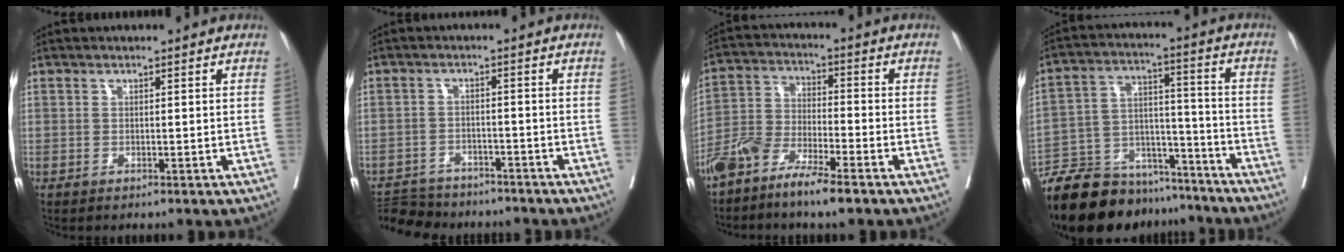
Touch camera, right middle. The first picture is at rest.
{"total": 9.1, "force": [-8.5, 2.8, 1.9], "torque": [-0.036, 0.002, -0.123]}
{"total": 7.8, "force": [-5.9, 1.3, 4.8], "torque": [-0.106, -0.004, -0.122]}
{"total": 19.0, "force": [-16.7, 6.8, 6.1], "torque": [-0.126, 0.012, -0.264]}